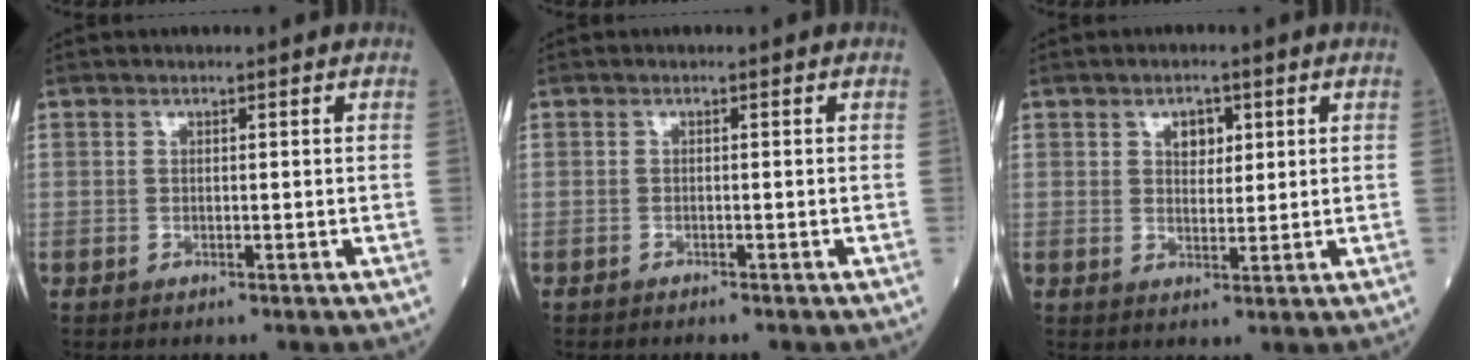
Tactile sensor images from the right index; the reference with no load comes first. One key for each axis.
{"total": 1.3, "fx": -1.2, "fy": 0.0, "fz": 0.6, "tx": -0.011, "ty": 0.000, "tz": -0.014}
{"total": 3.2, "fx": 1.4, "fy": 1.9, "fz": 2.2, "tx": -0.029, "ty": 0.004, "tz": 0.022}